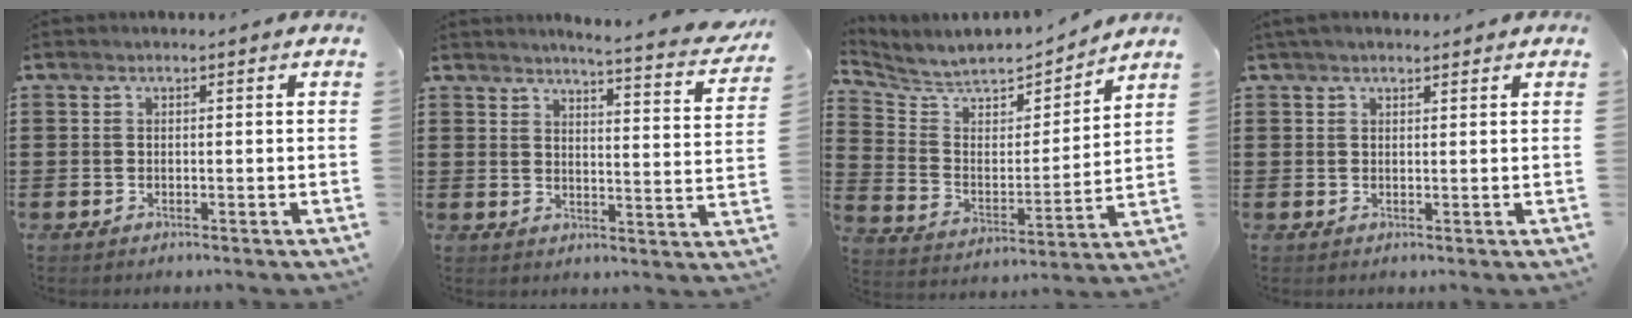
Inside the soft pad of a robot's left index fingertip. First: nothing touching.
{"total": 4.5, "force": [4.2, -0.8, 1.5], "torque": [-0.032, -0.039, 0.064]}
{"total": 5.5, "force": [5.1, 1.8, 1.1], "torque": [-0.055, -0.042, 0.083]}
{"total": 1.8, "force": [1.6, 0.8, 0.6], "torque": [-0.014, 0.006, 0.030]}